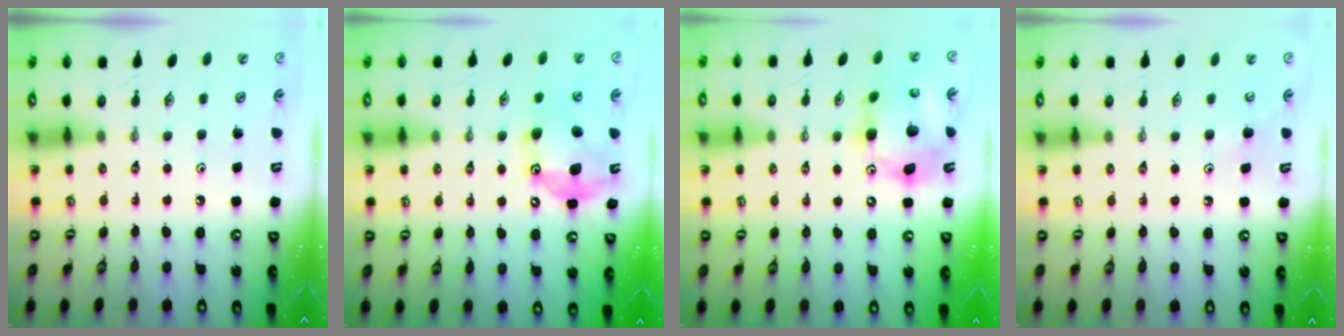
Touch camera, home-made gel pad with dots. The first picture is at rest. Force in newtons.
{"total": 15.6, "press": 15.6, "slide": 0.3}
{"total": 16.2, "press": 16.0, "slide": 2.7}
{"total": 5.0, "press": 4.9, "slide": 0.9}